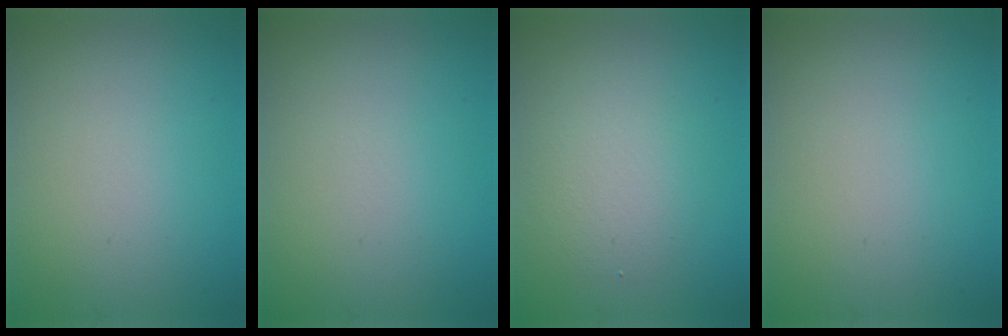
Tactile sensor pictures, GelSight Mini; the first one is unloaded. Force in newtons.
{"total": 0.0}
{"total": 2.6, "press": 2.6, "slide": 0.2}
{"total": 0.0}